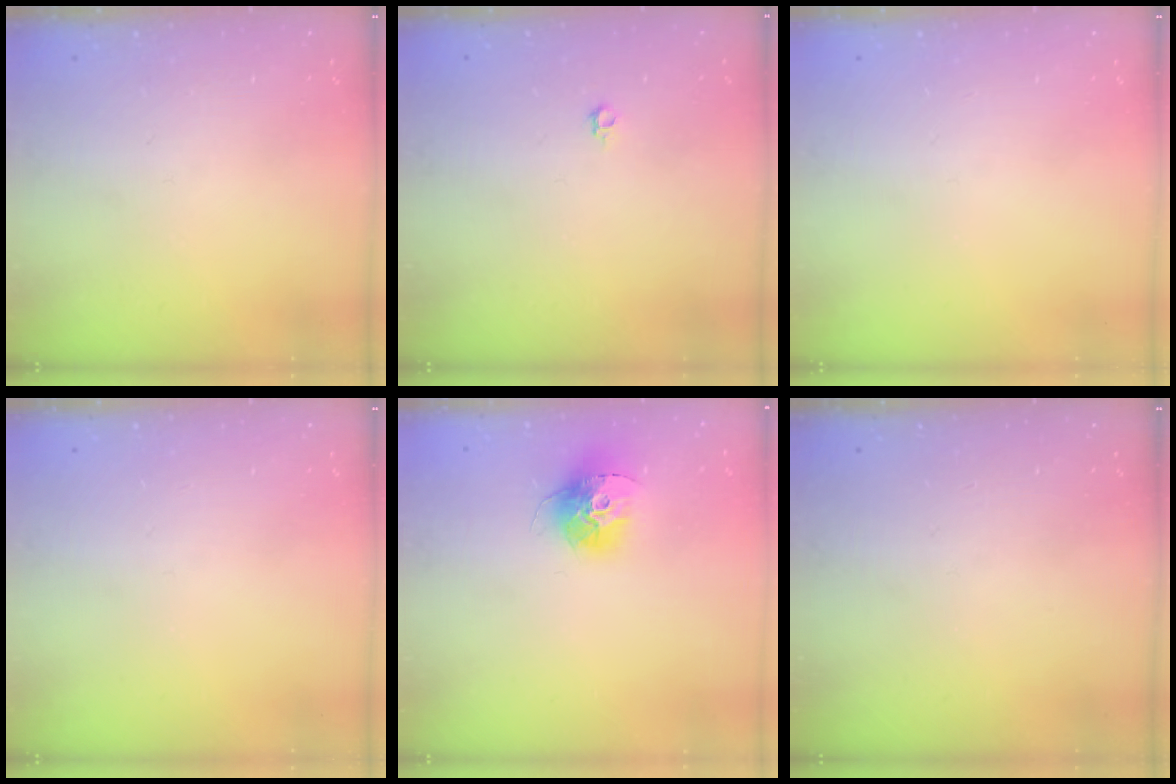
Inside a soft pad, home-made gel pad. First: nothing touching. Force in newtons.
{"total": 3.5, "press": 3.4, "slide": 0.6}
{"total": 0.0}
{"total": 0.0}
{"total": 13.4, "press": 13.3, "slide": 1.2}
{"total": 0.0}